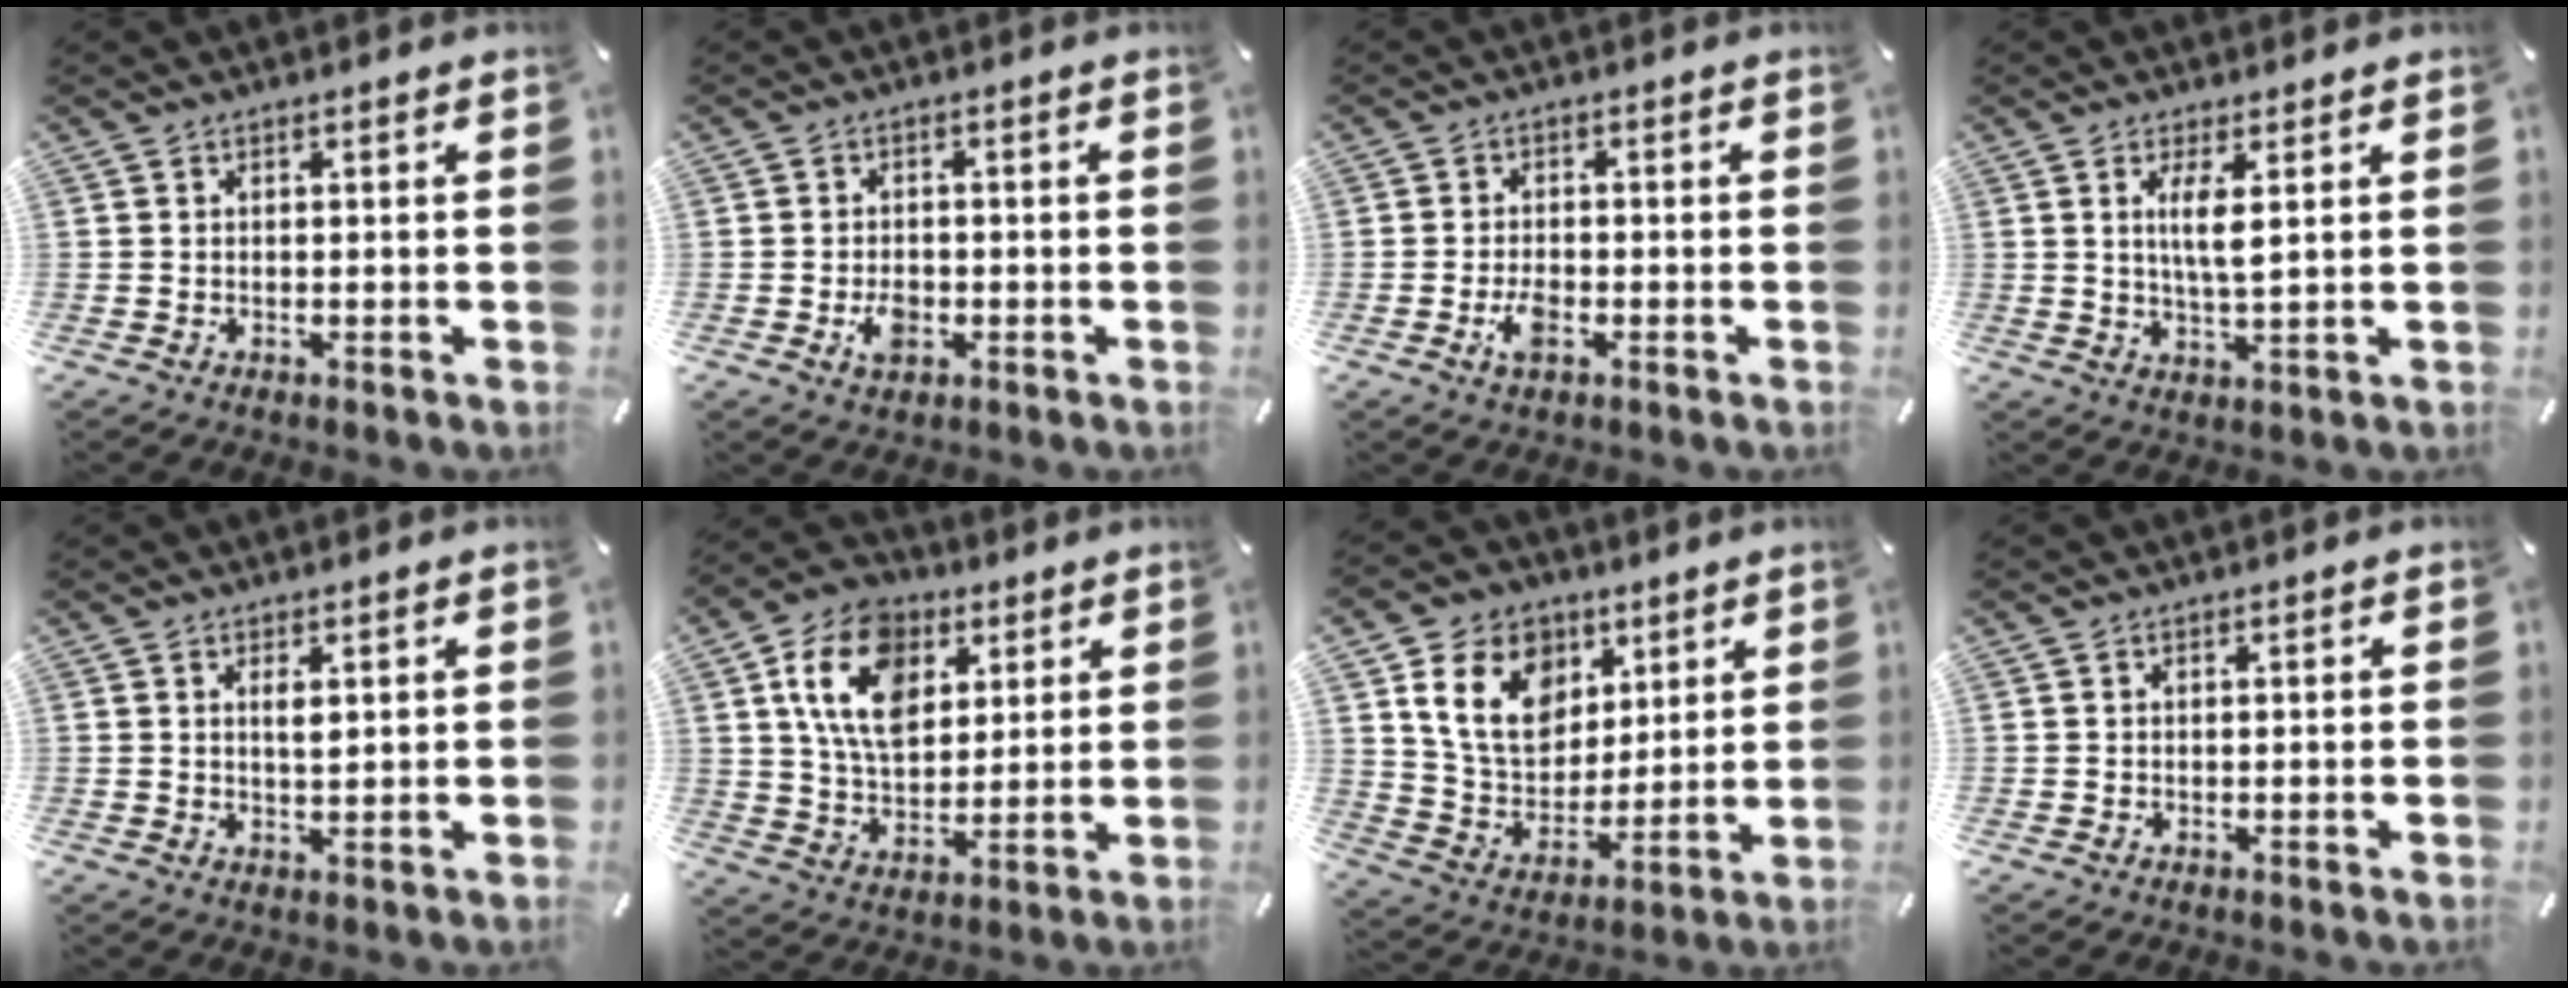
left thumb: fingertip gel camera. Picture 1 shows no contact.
{"total": 4.2, "force": [-1.3, 2.9, 2.7], "torque": [-0.043, 0.002, -0.024]}
{"total": 4.0, "force": [-1.8, 2.0, 3.0], "torque": [-0.061, 0.005, -0.032]}
{"total": 6.0, "force": [1.6, 1.3, 5.6], "torque": [-0.112, -0.007, 0.022]}
{"total": 2.4, "force": [0.9, 0.9, 2.1], "torque": [-0.036, -0.001, 0.013]}
{"total": 14.9, "force": [5.9, 10.3, 9.1], "torque": [-0.168, -0.003, 0.106]}
{"total": 15.9, "force": [6.6, 12.2, 7.8], "torque": [-0.150, -0.018, 0.126]}
{"total": 0.0}